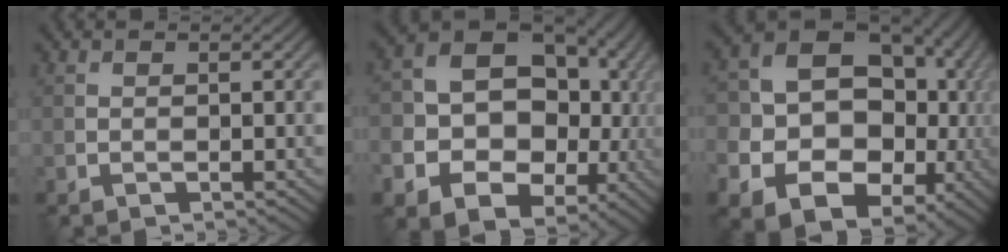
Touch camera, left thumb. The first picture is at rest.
{"total": 20.5, "force": [-3.4, 17.2, 10.7], "torque": [-0.209, -0.030, -0.052]}
{"total": 22.0, "force": [-5.2, 18.0, 11.6], "torque": [-0.213, -0.030, -0.086]}